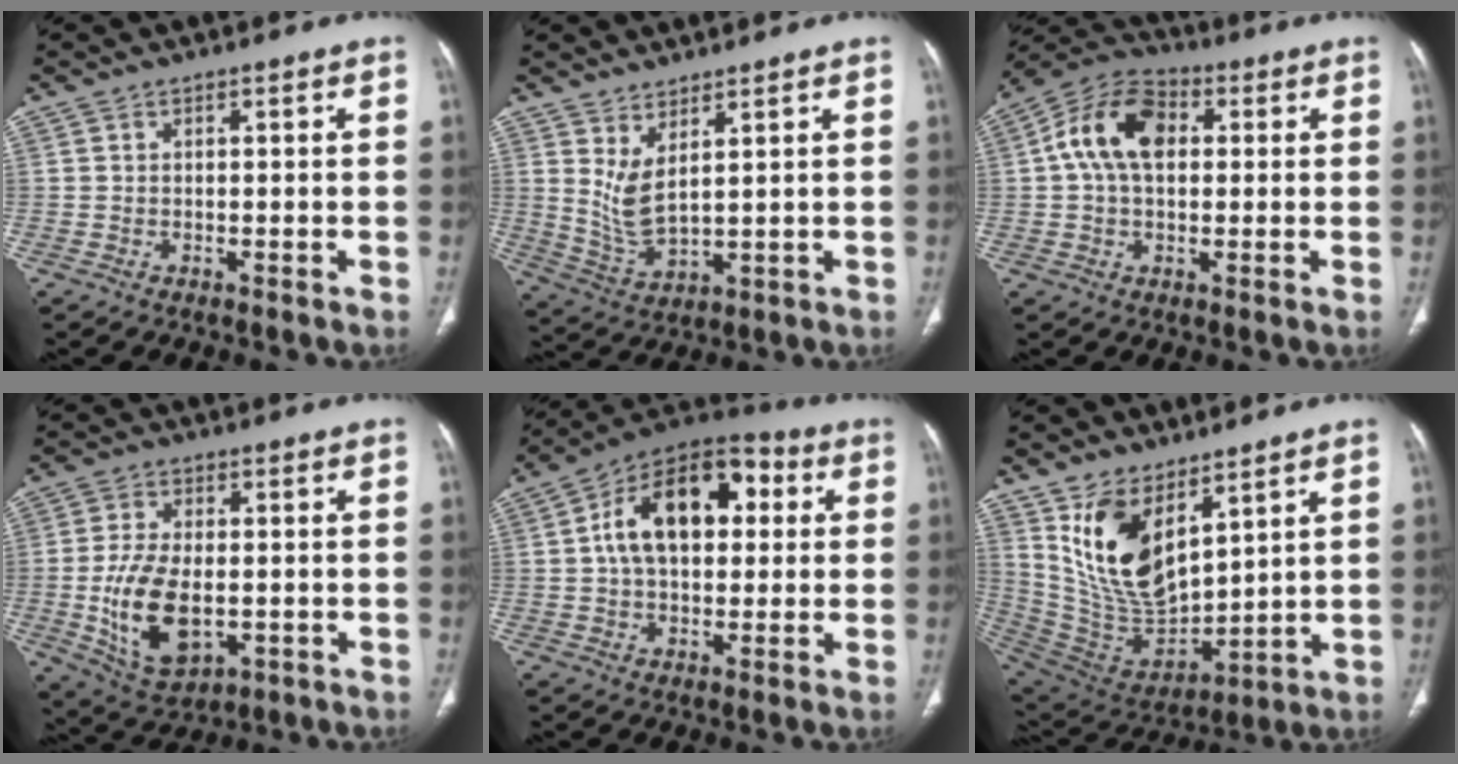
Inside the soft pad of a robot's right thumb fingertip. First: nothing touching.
{"total": 5.3, "force": [2.5, 1.6, 4.3], "torque": [-0.092, -0.032, 0.065]}
{"total": 12.4, "force": [2.1, 8.0, 9.3], "torque": [-0.163, 0.025, 0.027]}
{"total": 13.3, "force": [-2.1, 7.4, 10.8], "torque": [-0.197, -0.006, -0.022]}
{"total": 18.2, "force": [3.3, 11.0, 14.1], "torque": [-0.201, 0.030, 0.044]}
{"total": 16.8, "force": [8.5, 8.6, 11.7], "torque": [-0.187, -0.050, 0.192]}